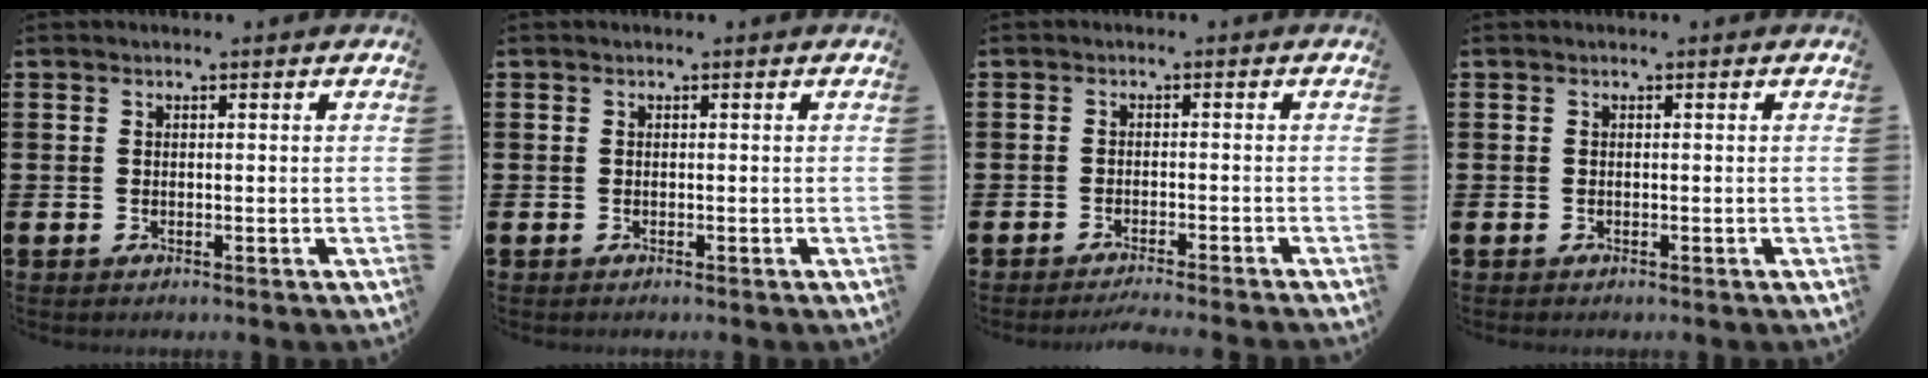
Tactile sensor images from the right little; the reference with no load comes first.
{"total": 0.0}
{"total": 1.6, "force": [-1.5, -0.3, 0.4], "torque": [-0.003, -0.001, -0.028]}
{"total": 0.0}